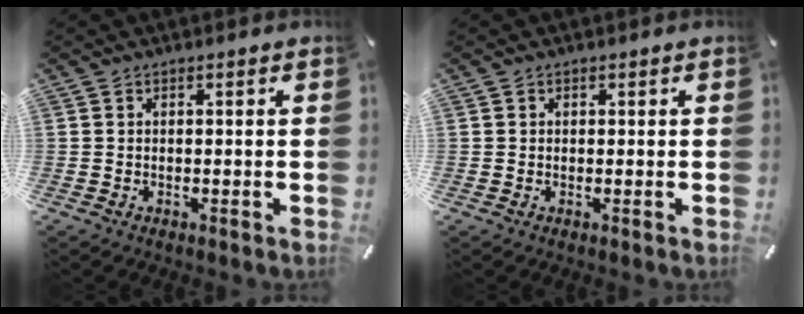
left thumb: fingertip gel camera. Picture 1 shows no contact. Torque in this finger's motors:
{"motor_torque": [0.00, 0.26, -0.08, 0.00, 0.02]}